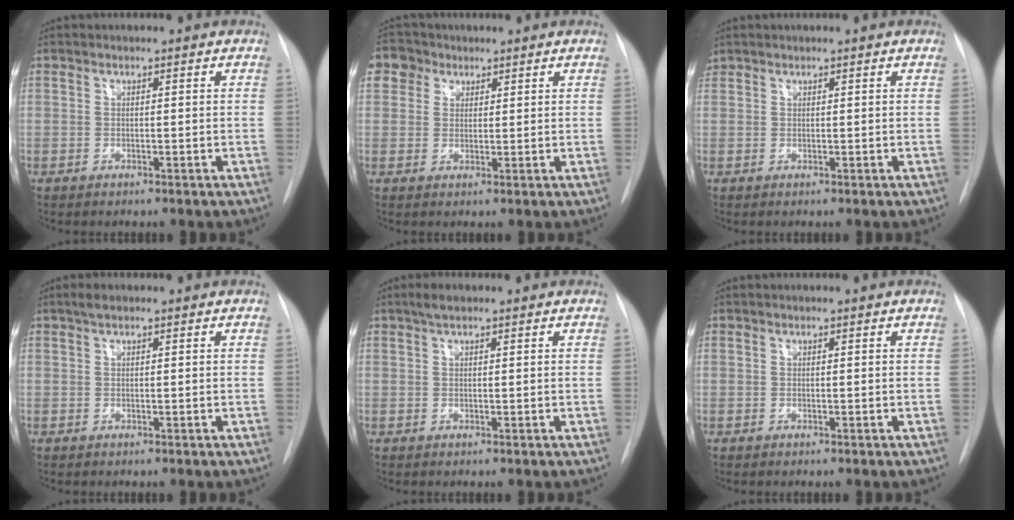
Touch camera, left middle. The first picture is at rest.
{"total": 4.5, "force": [2.3, 3.7, 0.8], "torque": [-0.017, 0.016, 0.042]}
{"total": 0.9, "force": [0.7, 0.4, 0.0], "torque": [-0.003, 0.015, 0.016]}
{"total": 1.3, "force": [0.9, 0.4, 0.8], "torque": [-0.017, 0.012, 0.015]}
{"total": 1.9, "force": [1.3, 0.6, 1.3], "torque": [-0.026, 0.010, 0.023]}
{"total": 0.0}